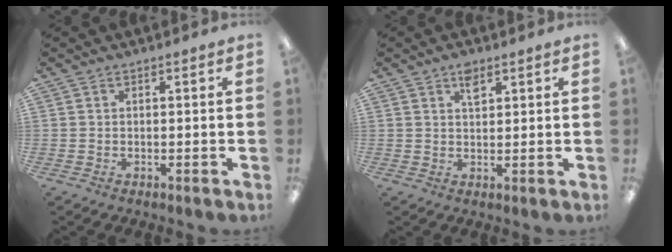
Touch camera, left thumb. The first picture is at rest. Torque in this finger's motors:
{"motor_torque": [0.50, 0.19, 0.65, -0.53, 0.00]}